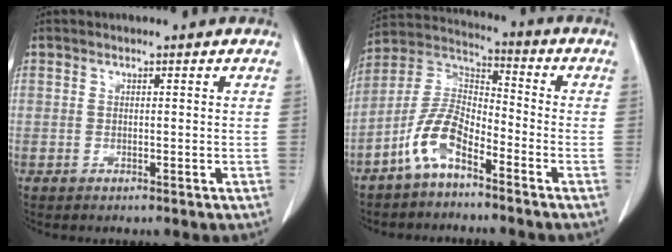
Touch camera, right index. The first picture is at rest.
{"total": 8.9, "force": [-5.3, 3.3, 6.2], "torque": [-0.143, 0.016, -0.110]}